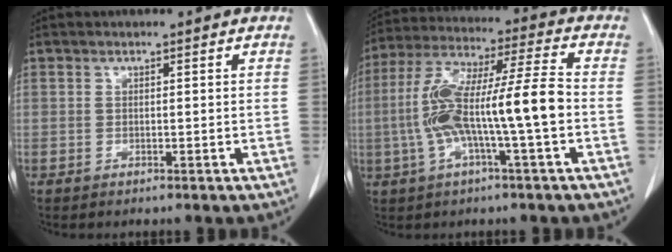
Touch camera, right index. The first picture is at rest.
{"total": 13.7, "force": [-2.3, 0.7, 13.5], "torque": [-0.268, 0.024, -0.045]}